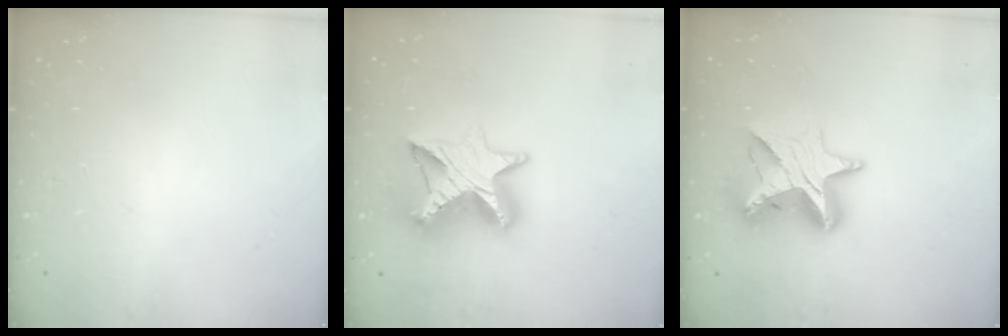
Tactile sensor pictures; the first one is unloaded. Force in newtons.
{"total": 11.2, "press": 11.2, "slide": 0.7}
{"total": 10.8, "press": 10.7, "slide": 0.9}